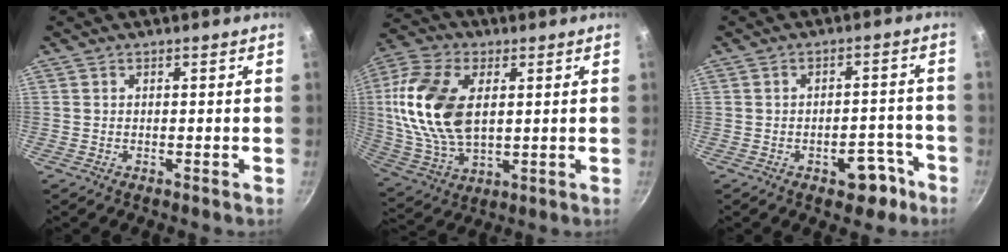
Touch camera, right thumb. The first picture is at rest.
{"total": 18.3, "force": [3.1, 10.8, 14.4], "torque": [-0.276, -0.004, 0.060]}
{"total": 6.7, "force": [-3.6, 3.9, 4.2], "torque": [-0.016, 0.038, -0.038]}